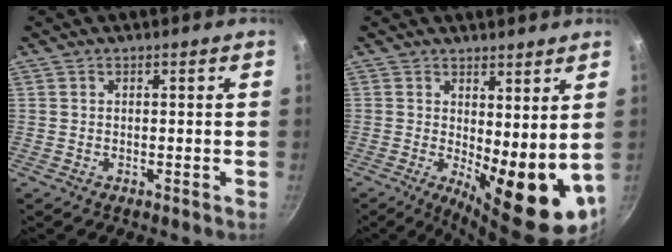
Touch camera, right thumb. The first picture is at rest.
{"total": 13.4, "force": [1.3, 5.1, 12.3], "torque": [-0.136, -0.030, 0.031]}